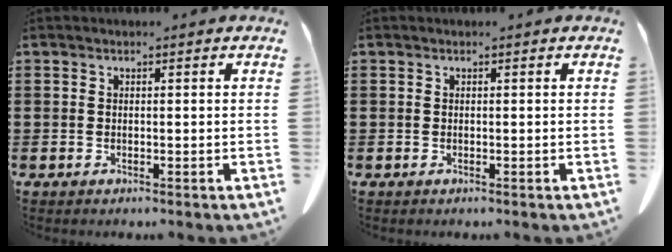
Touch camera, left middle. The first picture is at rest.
{"total": 0.0}